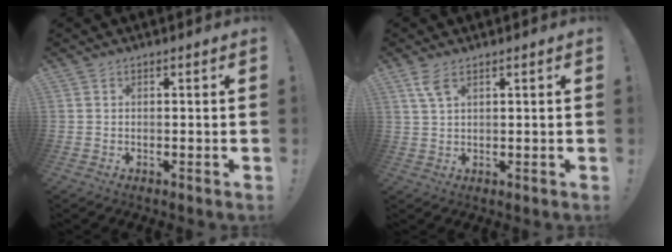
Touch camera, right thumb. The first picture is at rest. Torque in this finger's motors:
{"motor_torque": [-0.42, 0.30, 0.08, -0.05, 0.05]}